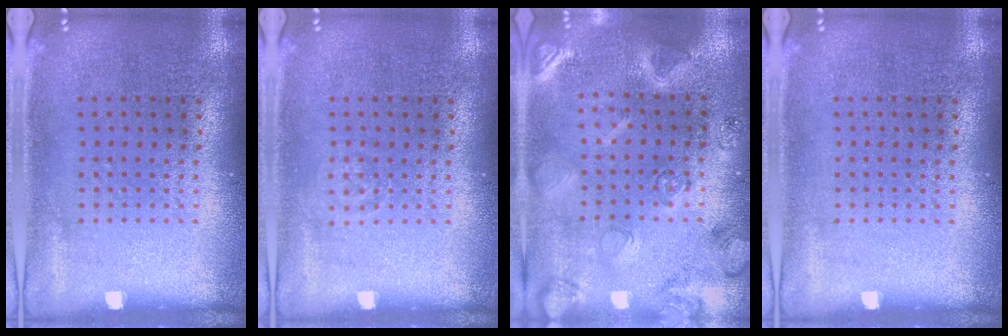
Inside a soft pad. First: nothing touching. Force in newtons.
{"total": 0.8, "press": 0.7, "slide": 0.1}
{"total": 2.5, "press": 2.5, "slide": 0.1}
{"total": 0.0}